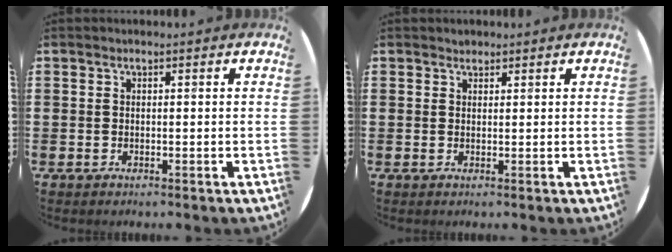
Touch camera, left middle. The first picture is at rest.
{"total": 0.8, "force": [0.8, 0.2, -0.2], "torque": [0.012, 0.000, 0.013]}